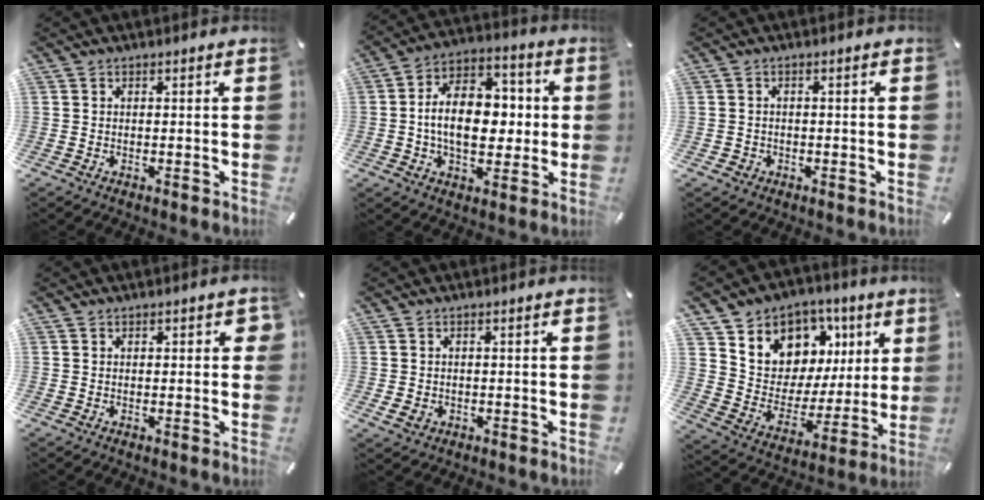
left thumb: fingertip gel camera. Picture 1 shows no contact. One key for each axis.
{"total": 15.6, "fx": -0.7, "fy": 10.3, "fz": 11.6, "tx": -0.191, "ty": 0.010, "tz": -0.012}
{"total": 1.3, "fx": -0.7, "fy": 1.1, "fz": 0.1, "tx": -0.003, "ty": 0.004, "tz": -0.017}
{"total": 1.9, "fx": 0.4, "fy": 1.1, "fz": 1.5, "tx": -0.013, "ty": 0.002, "tz": 0.002}
{"total": 1.9, "fx": -0.5, "fy": 1.7, "fz": 0.7, "tx": -0.019, "ty": 0.000, "tz": -0.012}
{"total": 9.9, "fx": 5.0, "fy": 8.5, "fz": 0.8, "tx": -0.021, "ty": -0.062, "tz": 0.097}